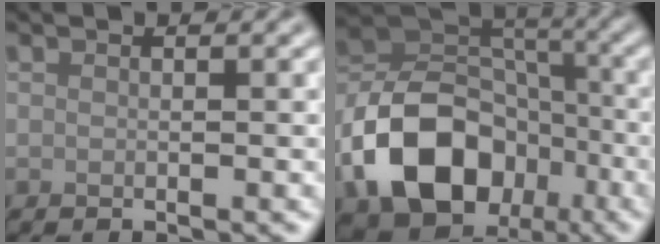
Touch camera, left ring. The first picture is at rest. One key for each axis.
{"total": 12.3, "fx": -5.0, "fy": 8.7, "fz": 7.1, "tx": -0.130, "ty": 0.001, "tz": -0.097}